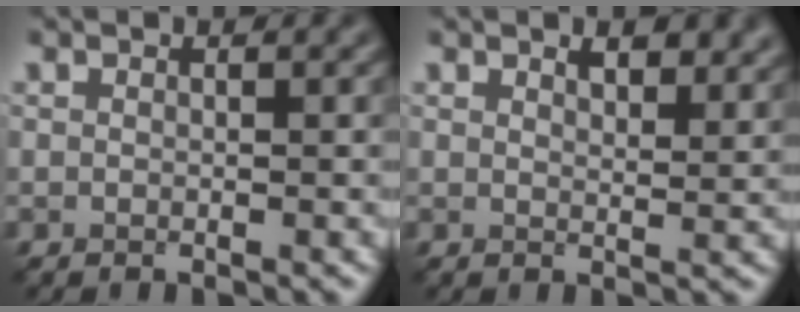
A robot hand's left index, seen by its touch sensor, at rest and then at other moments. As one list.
[{"total": 2.6, "force": [1.9, 0.9, 1.5], "torque": [-0.024, -0.005, 0.031]}]